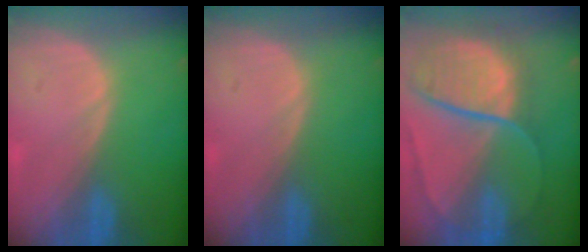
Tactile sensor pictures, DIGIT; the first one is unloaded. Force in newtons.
{"total": 0.0}
{"total": 10.8, "press": 9.0, "slide": 6.0}